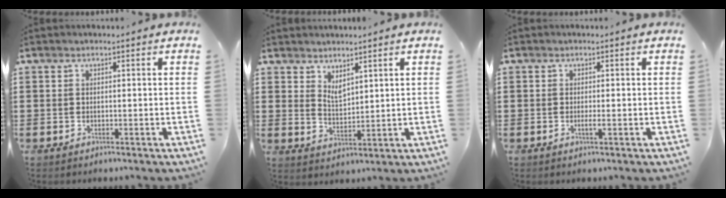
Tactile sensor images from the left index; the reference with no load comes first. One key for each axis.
{"total": 3.2, "fx": 2.9, "fy": 1.0, "fz": 0.9, "tx": -0.024, "ty": -0.003, "tz": 0.053}
{"total": 1.2, "fx": -0.2, "fy": 0.1, "fz": 1.2, "tx": -0.021, "ty": -0.004, "tz": -0.002}